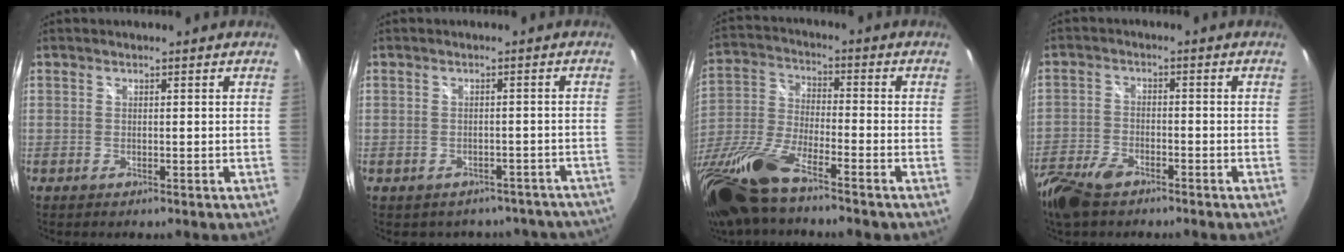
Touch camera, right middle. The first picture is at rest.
{"total": 11.7, "force": [-9.7, 6.0, 2.9], "torque": [-0.054, 0.009, -0.091]}
{"total": 18.4, "force": [-13.1, 4.3, 12.2], "torque": [-0.272, -0.041, -0.258]}
{"total": 11.2, "force": [-7.8, 5.4, 6.1], "torque": [-0.161, -0.026, -0.156]}